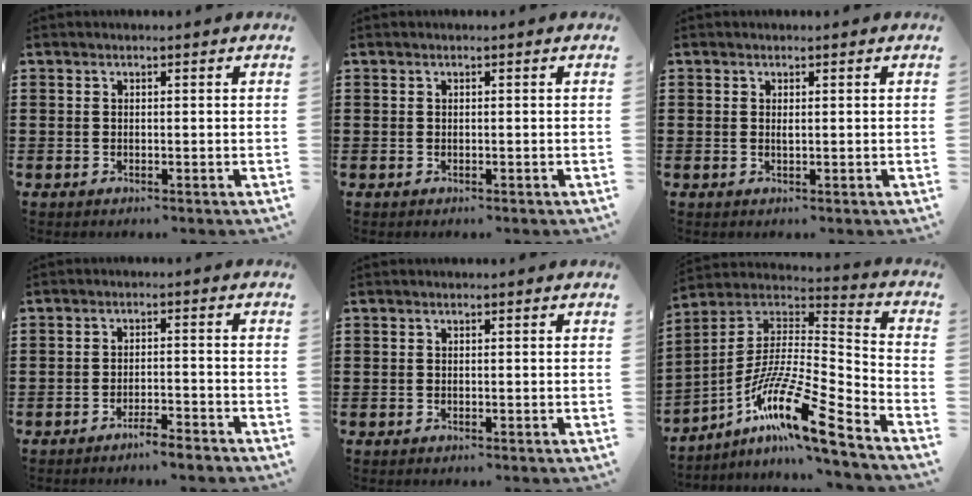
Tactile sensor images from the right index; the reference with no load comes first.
{"total": 0.0}
{"total": 0.6, "force": [0.3, 0.1, 0.5], "torque": [-0.011, 0.000, 0.005]}
{"total": 3.0, "force": [-2.8, 0.0, 0.9], "torque": [-0.016, 0.002, -0.057]}
{"total": 0.0}
{"total": 15.1, "force": [-9.8, 1.8, 11.4], "torque": [-0.214, -0.002, -0.183]}